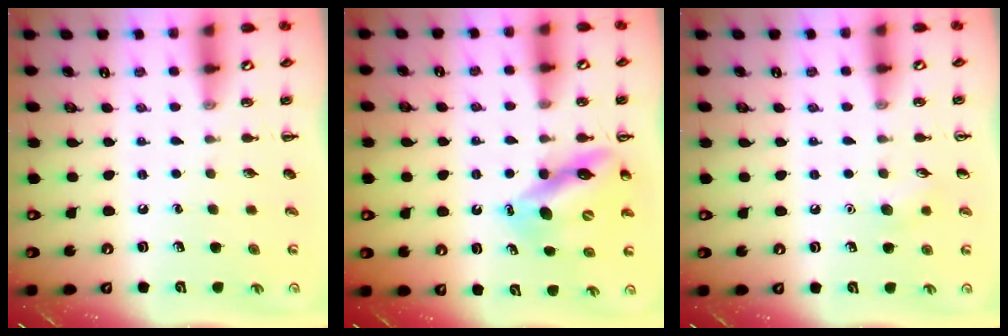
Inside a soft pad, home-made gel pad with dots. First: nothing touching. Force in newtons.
{"total": 11.4, "press": 10.9, "slide": 3.3}
{"total": 4.9, "press": 4.6, "slide": 1.4}